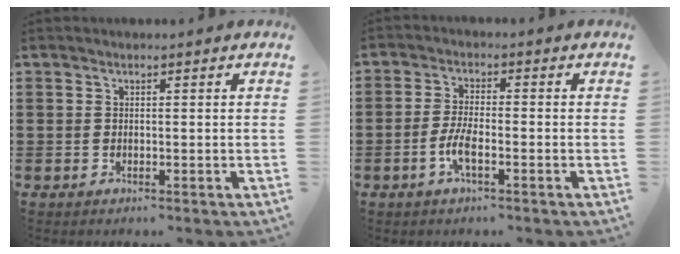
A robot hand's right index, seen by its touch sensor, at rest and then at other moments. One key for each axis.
{"total": 4.1, "fx": -1.6, "fy": 1.1, "fz": 3.6, "tx": -0.082, "ty": -0.004, "tz": -0.035}